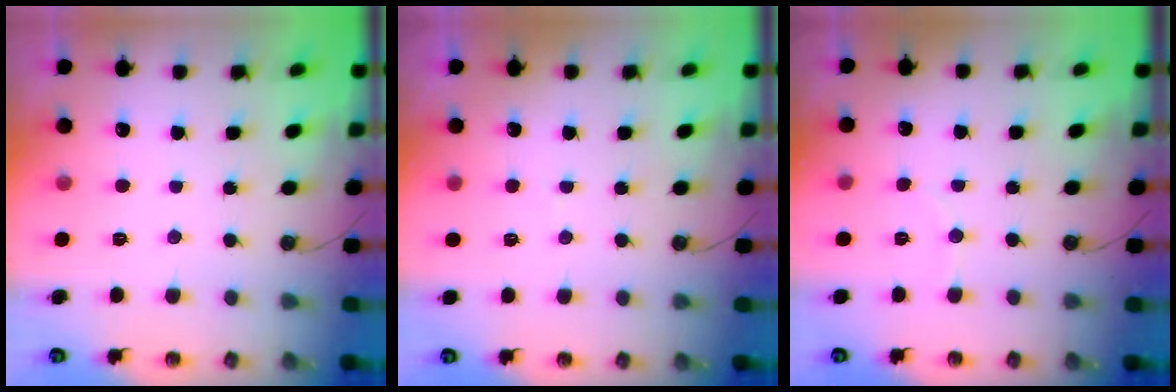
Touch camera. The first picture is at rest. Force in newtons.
{"total": 2.8, "press": 2.6, "slide": 1.0}
{"total": 3.9, "press": 3.8, "slide": 0.6}